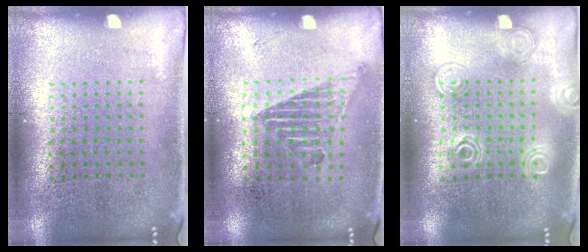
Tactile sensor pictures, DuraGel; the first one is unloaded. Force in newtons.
{"total": 1.0, "press": 0.9, "slide": 0.4}
{"total": 1.2, "press": 1.2, "slide": 0.1}